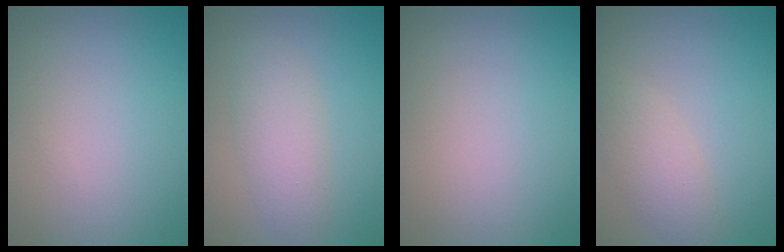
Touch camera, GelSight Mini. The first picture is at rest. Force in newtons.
{"total": 3.2, "press": 3.2, "slide": 0.2}
{"total": 0.0}
{"total": 2.8, "press": 2.8, "slide": 0.2}